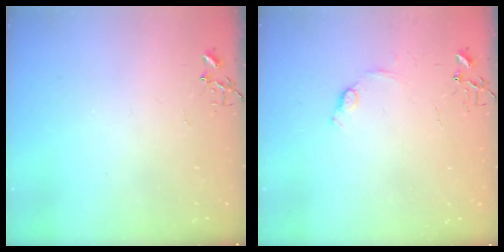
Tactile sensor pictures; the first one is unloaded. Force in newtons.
{"total": 7.3, "press": 7.3, "slide": 0.7}